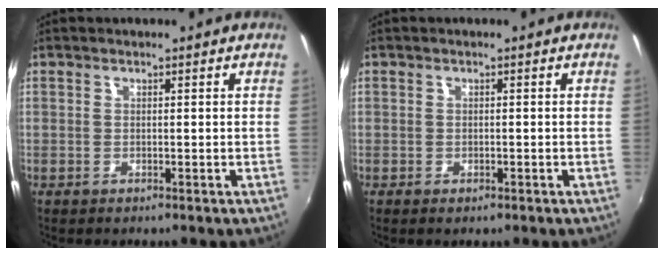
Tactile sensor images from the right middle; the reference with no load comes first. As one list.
[{"total": 1.0, "force": [-0.6, 0.7, 0.5], "torque": [-0.009, -0.003, -0.011]}]